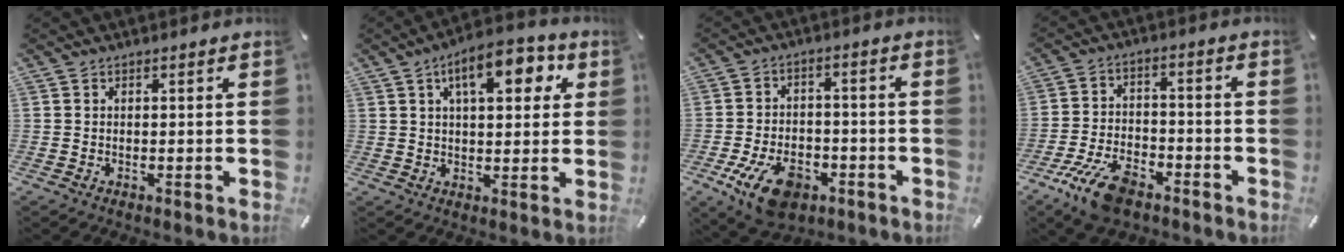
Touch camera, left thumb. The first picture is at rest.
{"total": 11.5, "force": [5.0, 5.3, 8.9], "torque": [-0.123, -0.007, 0.078]}
{"total": 11.5, "force": [-5.5, 6.8, 7.5], "torque": [-0.136, 0.023, -0.096]}
{"total": 11.1, "force": [-7.0, 5.1, 6.9], "torque": [-0.141, 0.036, -0.130]}